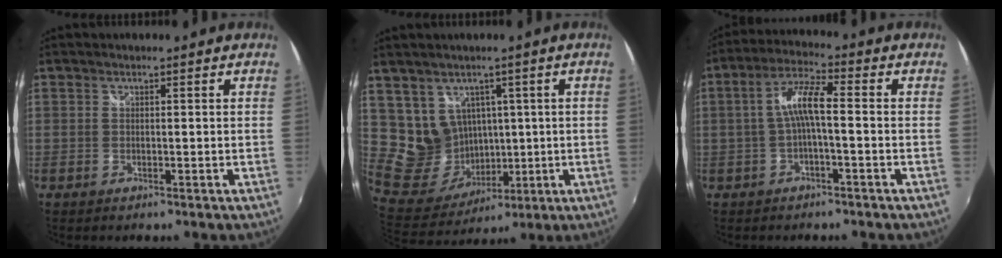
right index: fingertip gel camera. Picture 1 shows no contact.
{"total": 12.2, "force": [3.9, 10.9, 3.8], "torque": [-0.100, 0.010, 0.107]}
{"total": 6.0, "force": [-1.0, 0.9, 5.9], "torque": [-0.127, 0.014, -0.019]}